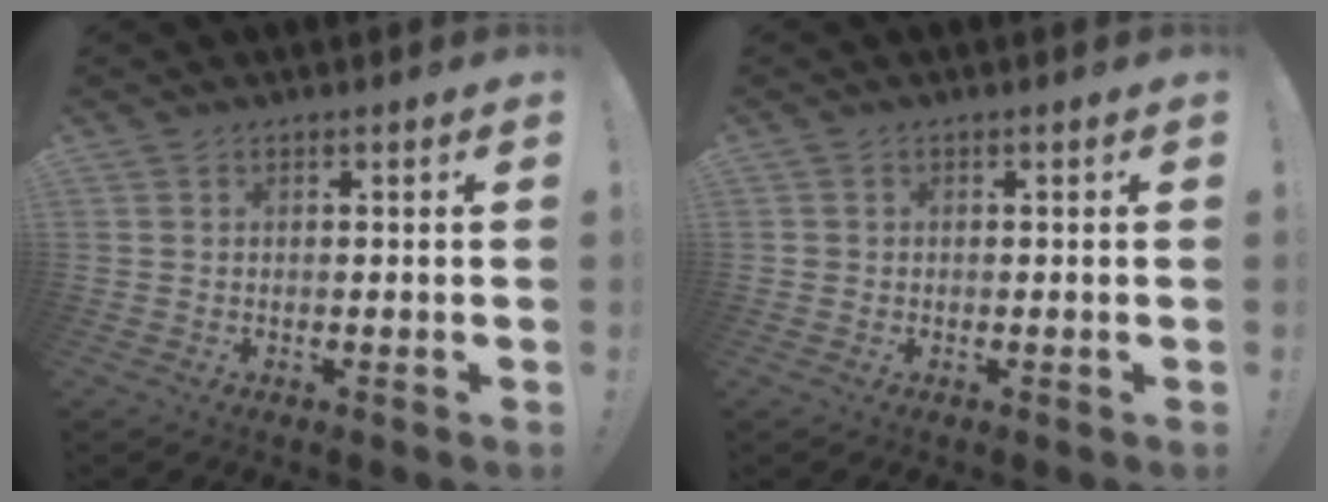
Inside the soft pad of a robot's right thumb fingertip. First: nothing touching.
{"total": 1.0, "force": [0.0, 0.9, 0.1], "torque": [-0.008, 0.005, 0.001]}